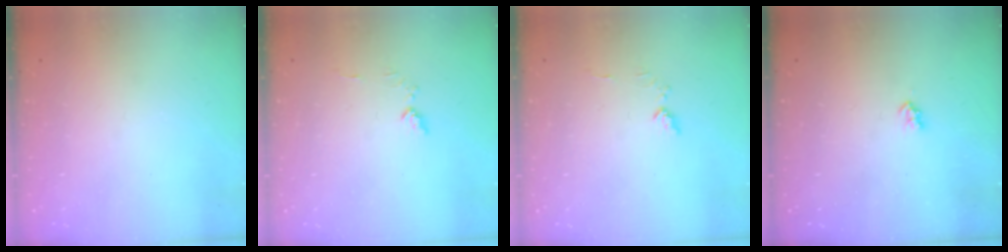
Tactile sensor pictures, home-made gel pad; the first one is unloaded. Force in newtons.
{"total": 4.7, "press": 4.7, "slide": 0.5}
{"total": 4.7, "press": 4.7, "slide": 0.5}
{"total": 2.5, "press": 2.5, "slide": 0.4}